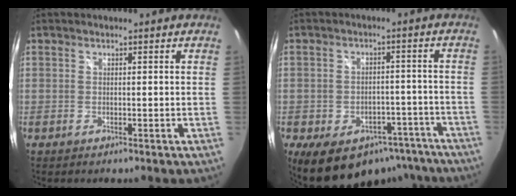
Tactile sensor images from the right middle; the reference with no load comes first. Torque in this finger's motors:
{"motor_torque": [1.10, -1.03, 0.22, 0.10]}